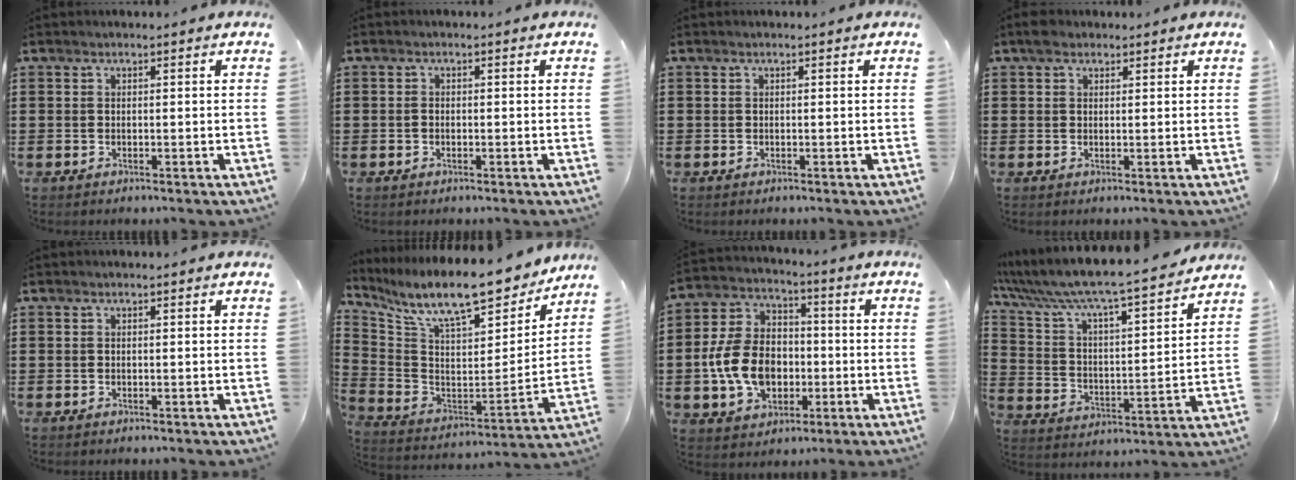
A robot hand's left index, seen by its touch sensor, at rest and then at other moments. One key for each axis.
{"total": 1.0, "fx": -0.3, "fy": 0.6, "fz": 0.7, "tx": -0.016, "ty": 0.001, "tz": -0.007}
{"total": 0.0}
{"total": 2.0, "fx": 1.5, "fy": 1.2, "fz": 0.6, "tx": -0.009, "ty": 0.006, "tz": 0.026}
{"total": 0.0}
{"total": 13.1, "fx": 10.9, "fy": 2.4, "fz": 6.9, "tx": -0.150, "ty": -0.082, "tz": 0.184}
{"total": 11.0, "fx": -1.9, "fy": 8.3, "fz": 7.0, "tx": -0.172, "ty": 0.021, "tz": -0.034}
{"total": 7.1, "fx": 6.3, "fy": 0.4, "fz": 3.2, "tx": -0.092, "ty": -0.051, "tz": 0.098}